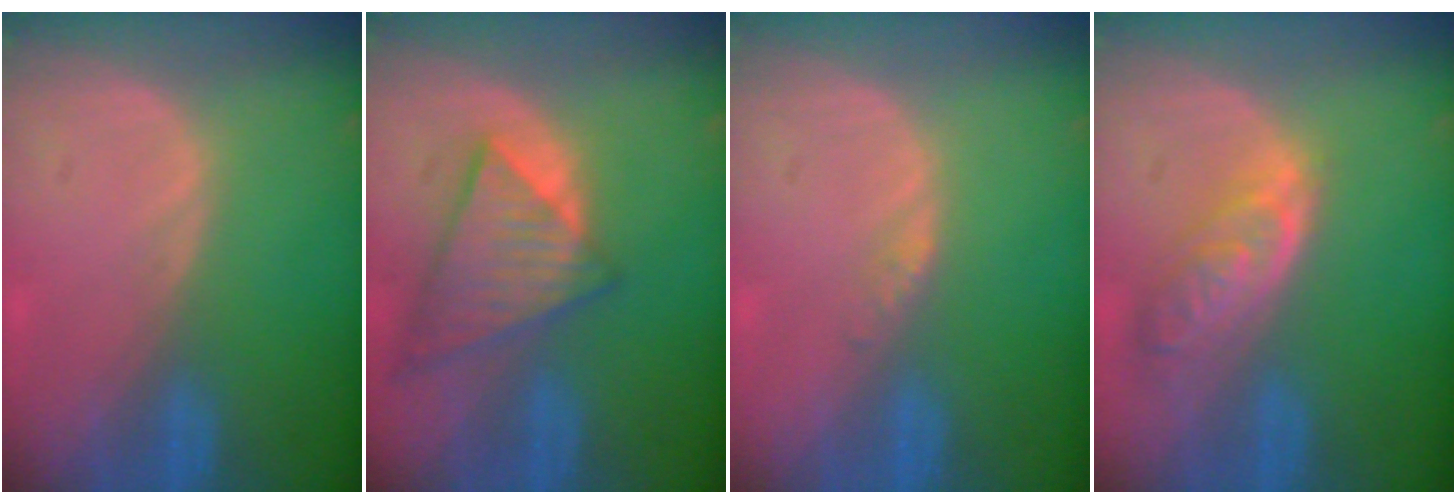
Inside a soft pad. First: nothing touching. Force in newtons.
{"total": 8.8, "press": 7.6, "slide": 4.3}
{"total": 1.1, "press": 1.1, "slide": 0.1}
{"total": 6.3, "press": 5.7, "slide": 2.8}